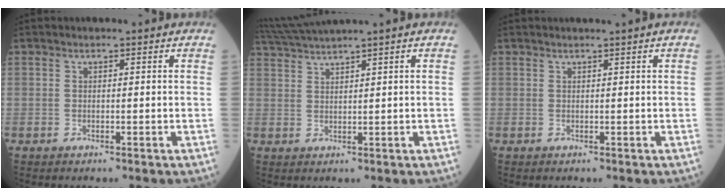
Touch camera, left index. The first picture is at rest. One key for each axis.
{"total": 4.7, "fx": 4.0, "fy": -1.7, "fz": 1.8, "tx": -0.046, "ty": 0.008, "tz": 0.084}
{"total": 1.0, "fx": 0.8, "fy": -0.4, "fz": 0.6, "tx": -0.013, "ty": -0.001, "tz": 0.020}